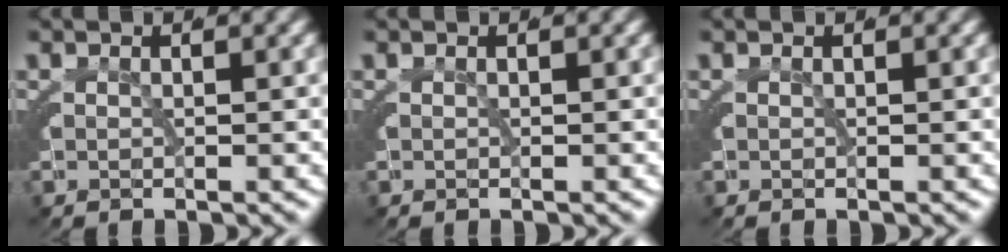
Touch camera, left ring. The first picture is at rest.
{"total": 0.0}
{"total": 0.0}